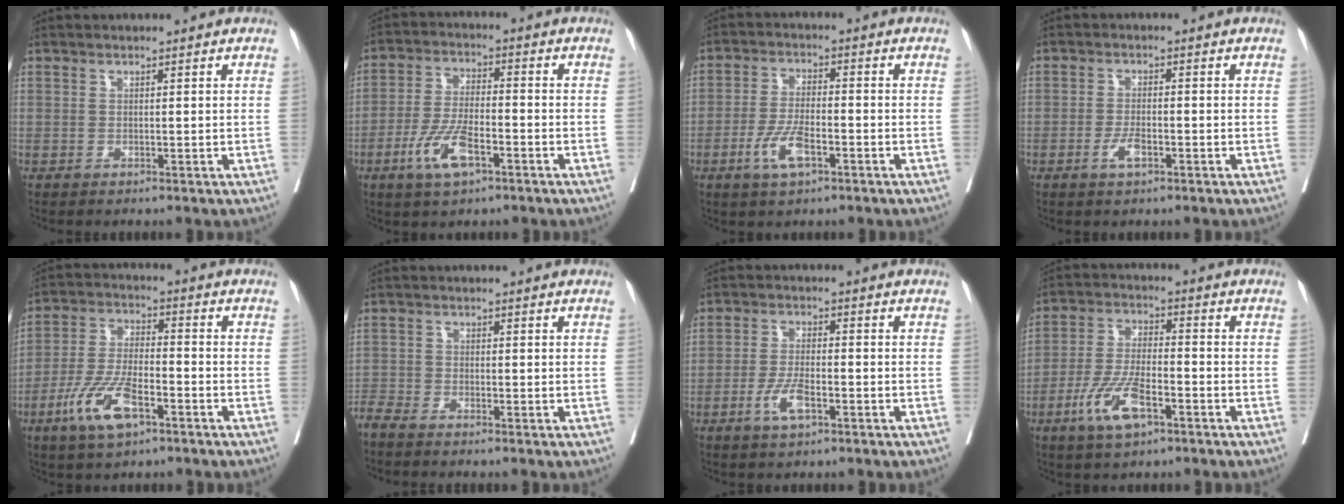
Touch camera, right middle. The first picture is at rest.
{"total": 8.2, "force": [-4.0, 2.5, 6.7], "torque": [-0.142, -0.007, -0.075]}
{"total": 6.3, "force": [-2.9, 1.9, 5.2], "torque": [-0.107, -0.005, -0.053]}
{"total": 2.9, "force": [-1.4, 0.9, 2.4], "torque": [-0.047, 0.000, -0.025]}
{"total": 10.1, "force": [-5.2, 3.2, 8.1], "torque": [-0.172, -0.006, -0.098]}
{"total": 2.8, "force": [-2.7, 0.2, 0.8], "torque": [-0.013, -0.008, -0.055]}
{"total": 4.9, "force": [-2.3, 1.4, 4.1], "torque": [-0.084, -0.002, -0.041]}
{"total": 9.0, "force": [-4.5, 2.6, 7.4], "torque": [-0.156, -0.008, -0.085]}